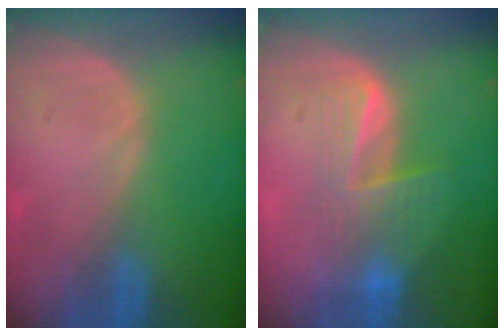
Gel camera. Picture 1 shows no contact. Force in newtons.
{"total": 6.5, "press": 6.2, "slide": 1.9}